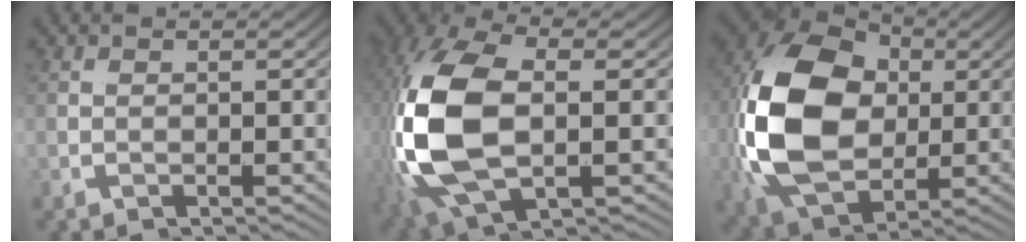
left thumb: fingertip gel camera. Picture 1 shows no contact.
{"total": 15.1, "force": [-0.7, 8.6, 12.3], "torque": [-0.298, -0.041, 0.010]}
{"total": 18.1, "force": [0.8, 11.4, 14.0], "torque": [-0.323, -0.035, 0.032]}